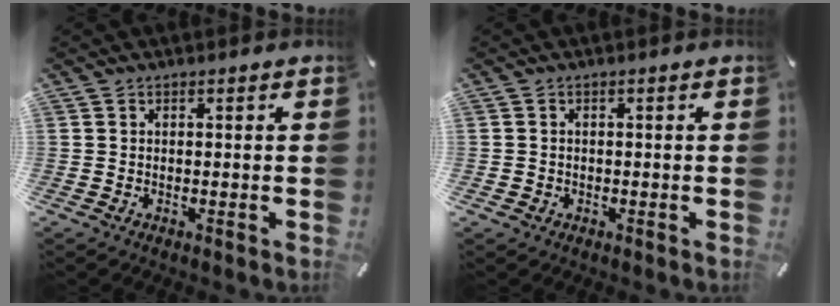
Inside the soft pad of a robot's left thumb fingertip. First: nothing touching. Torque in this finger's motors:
{"motor_torque": [-0.37, -0.25, -0.16, 0.25, 0.00]}